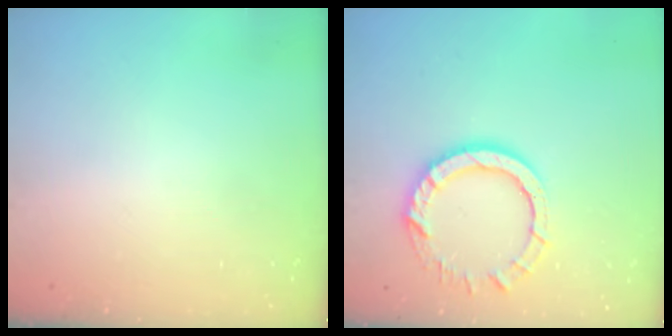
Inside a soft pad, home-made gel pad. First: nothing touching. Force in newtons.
{"total": 10.5, "press": 10.4, "slide": 1.0}